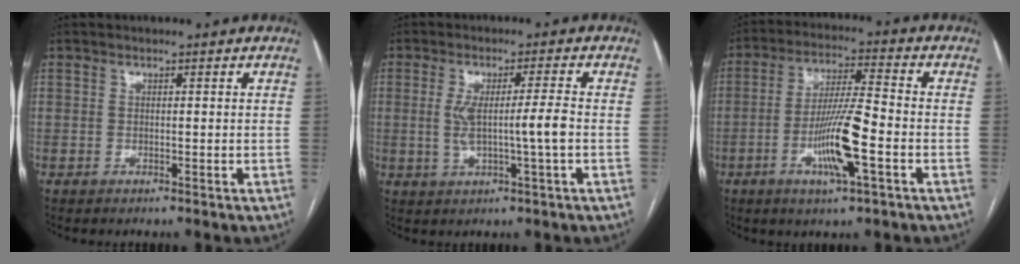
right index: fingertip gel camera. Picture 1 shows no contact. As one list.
[{"total": 6.3, "force": [-0.5, -0.4, 6.3], "torque": [-0.116, 0.000, -0.004]}, {"total": 11.0, "force": [-3.7, 0.7, 10.3], "torque": [-0.196, -0.007, -0.070]}]